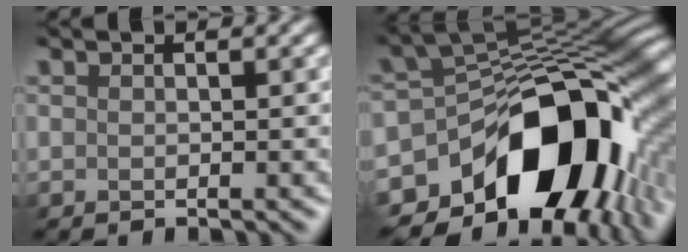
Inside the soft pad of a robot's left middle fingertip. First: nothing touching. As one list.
[{"total": 15.2, "force": [-6.2, 9.4, 10.2], "torque": [-0.141, -0.002, -0.104]}]